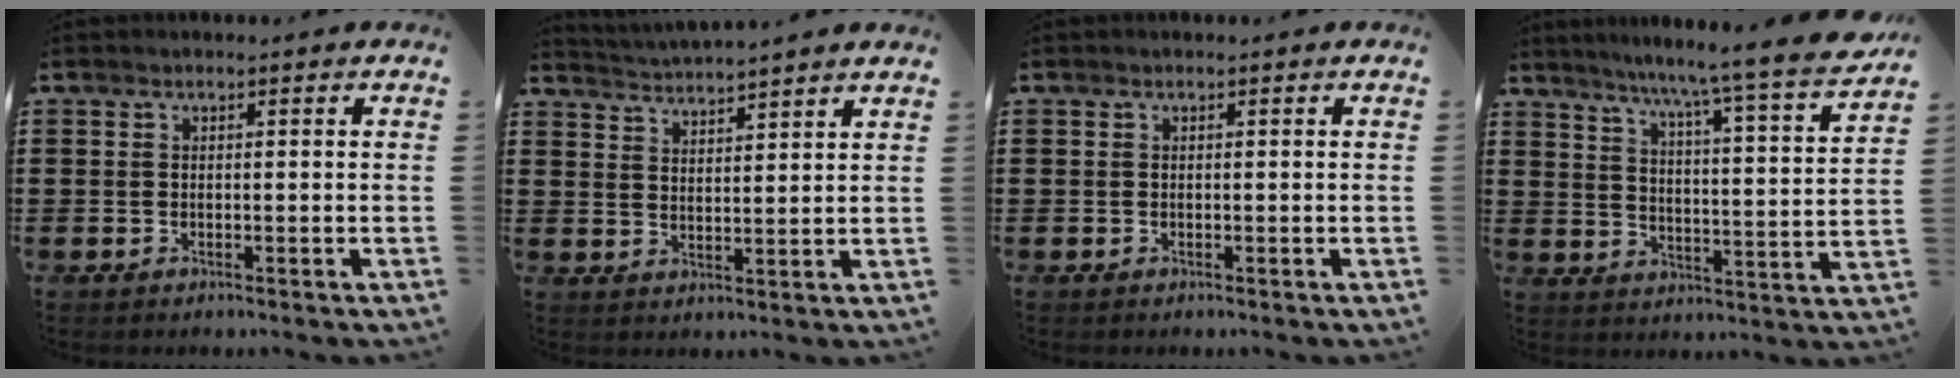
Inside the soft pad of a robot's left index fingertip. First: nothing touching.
{"total": 3.2, "force": [3.1, -0.7, -0.4], "torque": [-0.005, -0.019, 0.053]}
{"total": 0.0}
{"total": 6.7, "force": [5.9, -1.6, 2.9], "torque": [-0.064, -0.065, 0.086]}